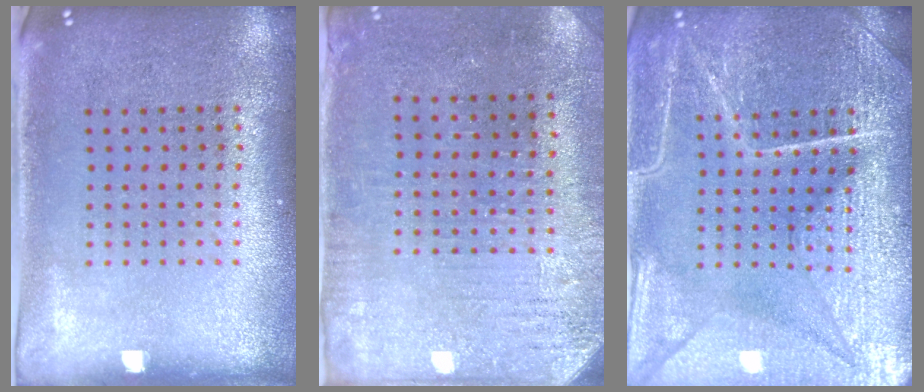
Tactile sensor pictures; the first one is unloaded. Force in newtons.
{"total": 3.0, "press": 2.8, "slide": 1.2}
{"total": 7.0, "press": 6.9, "slide": 0.8}